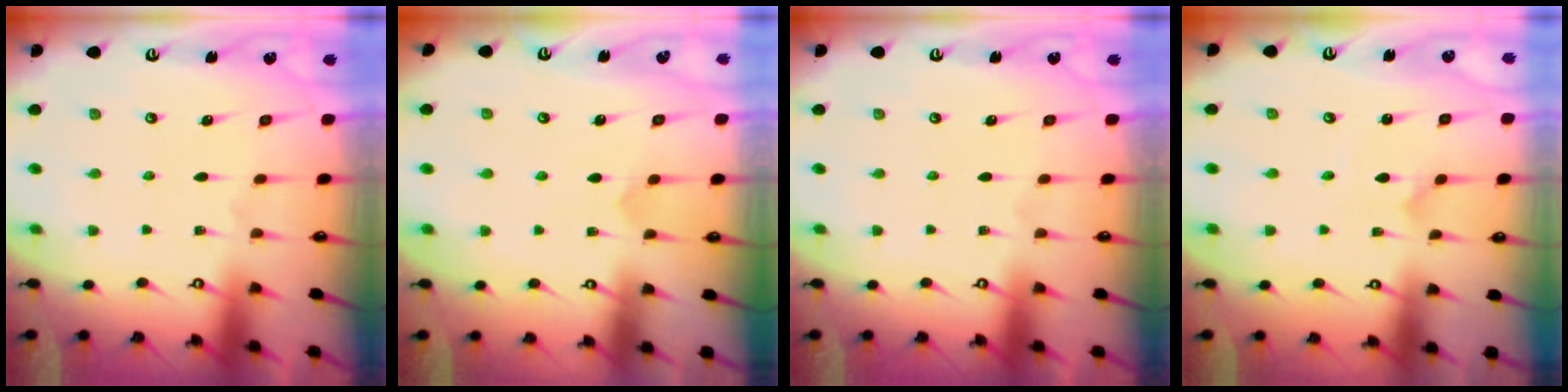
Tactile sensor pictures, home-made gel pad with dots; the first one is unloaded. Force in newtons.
{"total": 2.8, "press": 2.8, "slide": 0.3}
{"total": 0.0}
{"total": 0.7, "press": 0.7, "slide": 0.1}